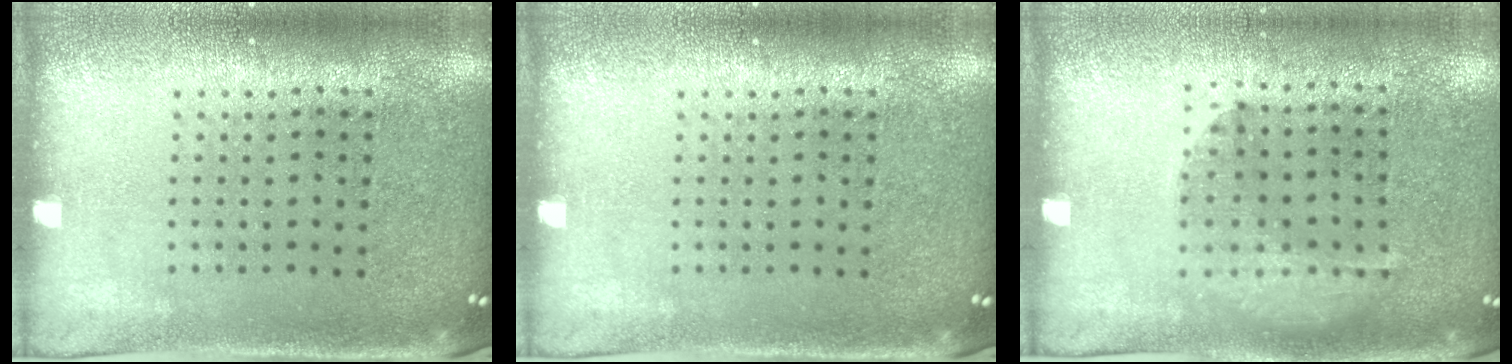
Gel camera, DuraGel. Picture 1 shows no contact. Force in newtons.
{"total": 0.0}
{"total": 1.0, "press": 1.0, "slide": 0.2}